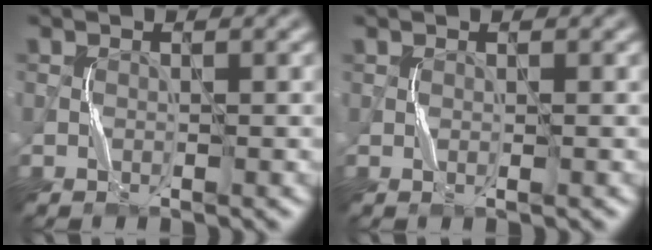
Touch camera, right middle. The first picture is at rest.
{"total": 0.0}